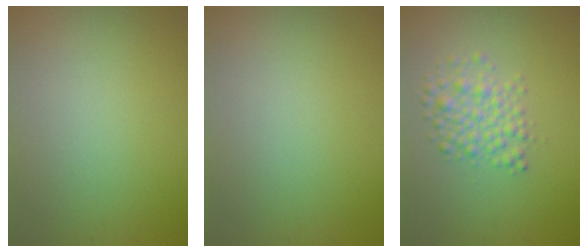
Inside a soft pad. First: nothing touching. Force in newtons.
{"total": 0.0}
{"total": 3.2, "press": 3.2, "slide": 0.1}